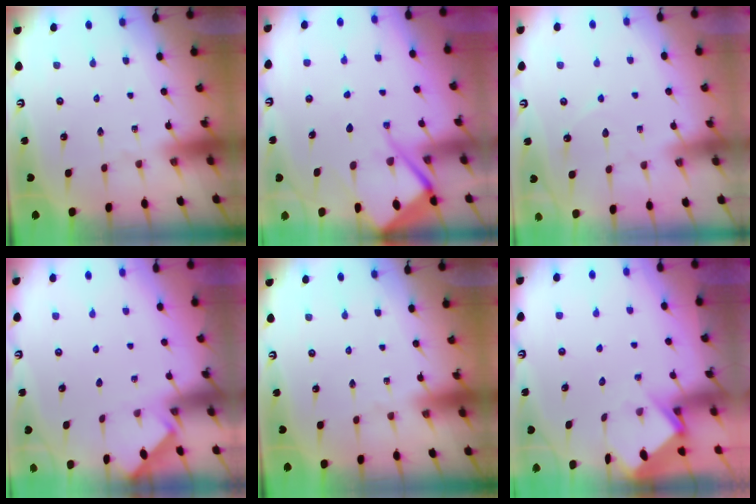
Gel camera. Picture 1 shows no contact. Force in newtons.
{"total": 10.9, "press": 10.9, "slide": 1.0}
{"total": 3.7, "press": 3.7, "slide": 0.4}
{"total": 1.3, "press": 1.3, "slide": 0.3}
{"total": 0.0}
{"total": 3.9, "press": 3.9, "slide": 0.4}